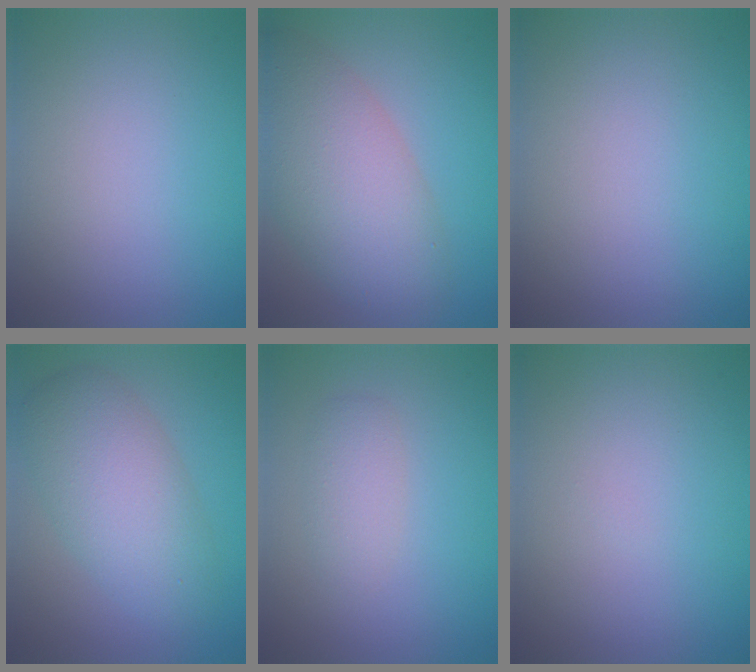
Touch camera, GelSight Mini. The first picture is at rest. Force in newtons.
{"total": 7.8, "press": 7.7, "slide": 0.5}
{"total": 0.0}
{"total": 6.3, "press": 6.3, "slide": 0.1}
{"total": 1.8, "press": 1.8, "slide": 0.1}
{"total": 0.0}